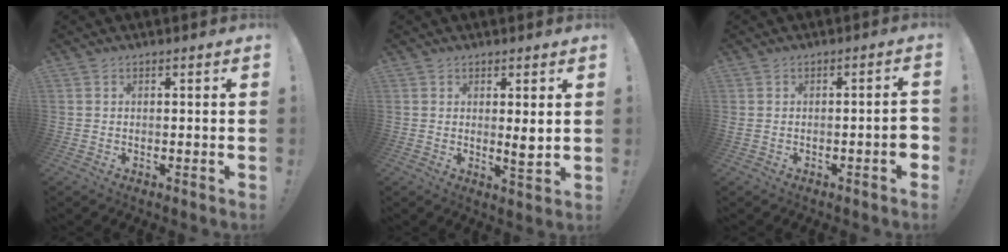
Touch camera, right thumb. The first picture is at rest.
{"total": 4.2, "force": [1.1, 0.8, 4.0], "torque": [-0.042, -0.021, 0.014]}
{"total": 4.5, "force": [-1.1, 0.6, 4.3], "torque": [-0.066, 0.002, -0.015]}